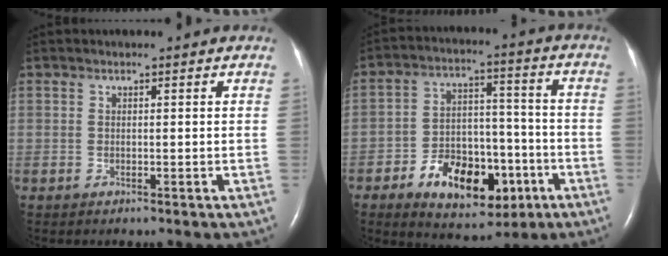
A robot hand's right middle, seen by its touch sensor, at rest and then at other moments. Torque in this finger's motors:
{"motor_torque": [1.25, -0.88, 0.44, 0.08]}